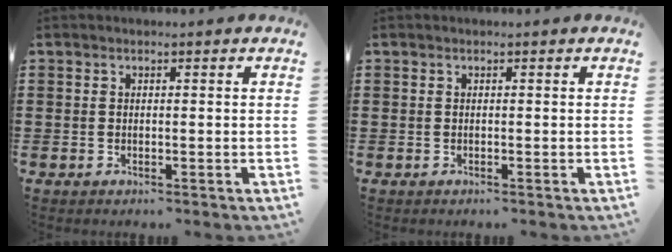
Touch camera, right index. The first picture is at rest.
{"total": 0.0}